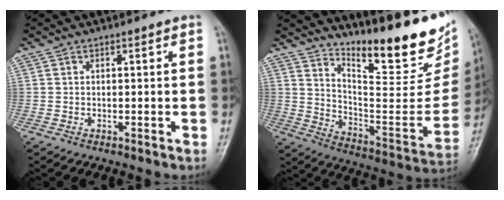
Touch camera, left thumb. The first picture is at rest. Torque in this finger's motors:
{"motor_torque": [1.99, -0.20, 1.40, -1.37, 0.09]}